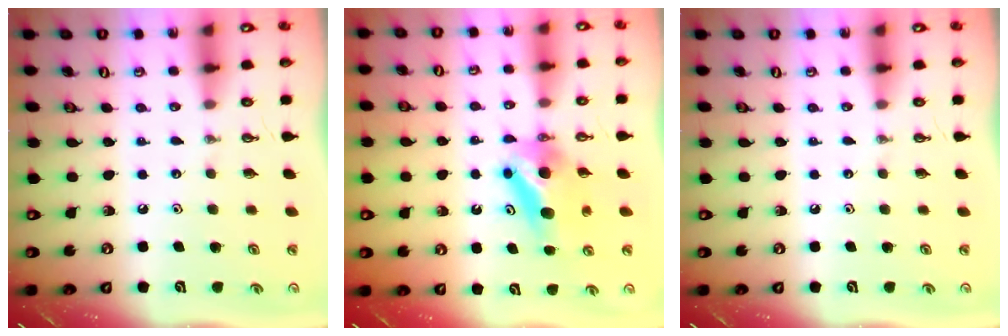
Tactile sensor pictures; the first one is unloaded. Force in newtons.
{"total": 6.7, "press": 6.6, "slide": 1.3}
{"total": 0.0}